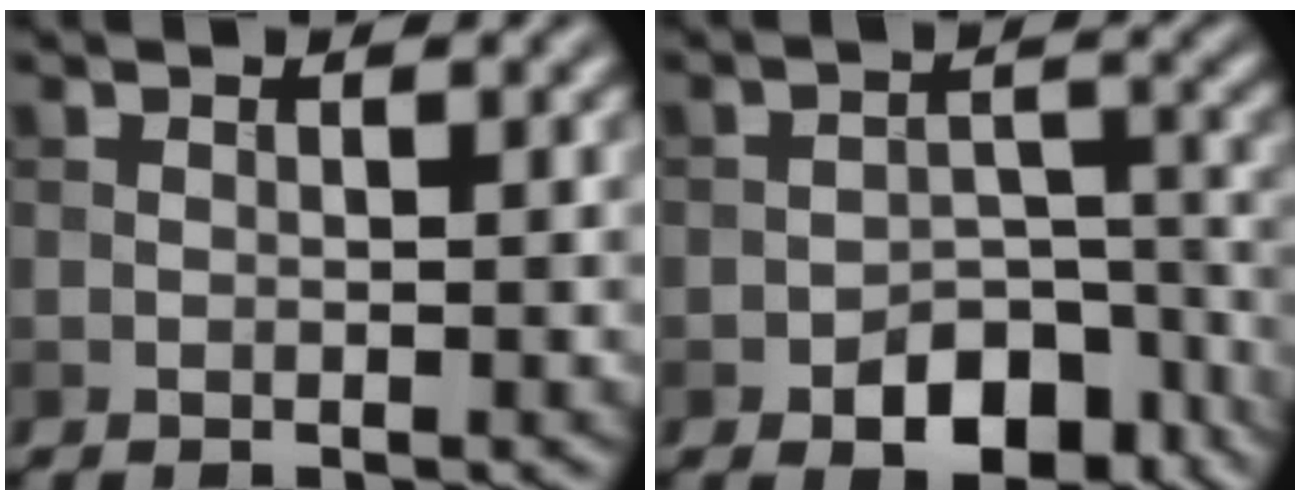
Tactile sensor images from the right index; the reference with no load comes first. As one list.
[{"total": 6.7, "force": [-4.1, 3.8, 3.6], "torque": [-0.040, 0.000, -0.065]}]